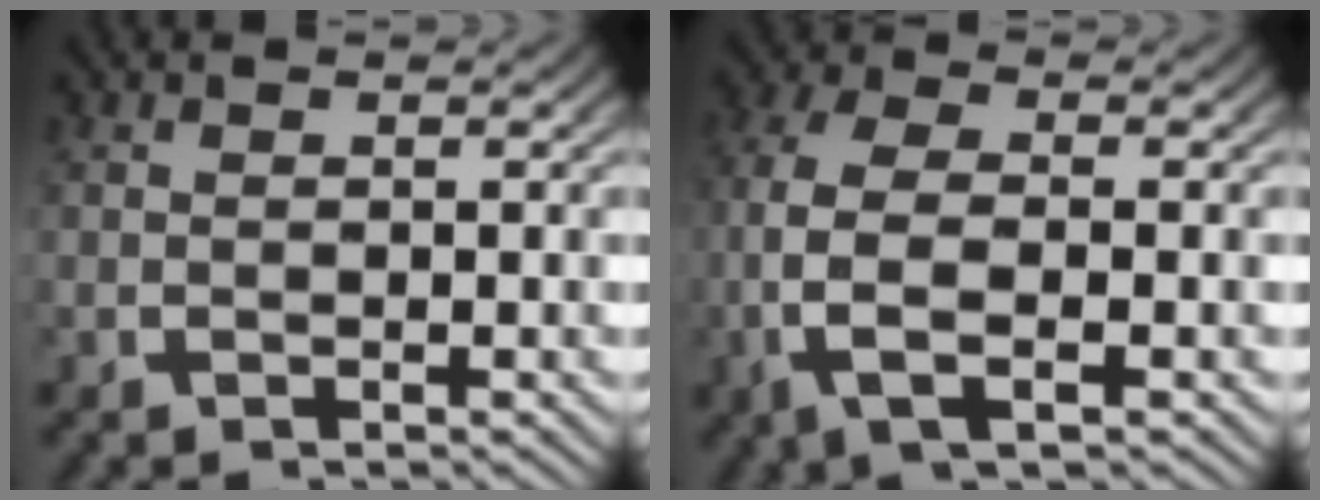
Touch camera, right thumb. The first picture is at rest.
{"total": 8.0, "force": [-0.9, 4.9, 6.3], "torque": [-0.169, -0.024, -0.008]}